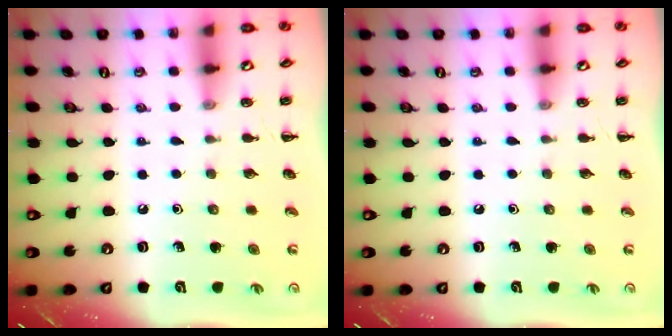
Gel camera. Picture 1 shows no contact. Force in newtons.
{"total": 0.0}